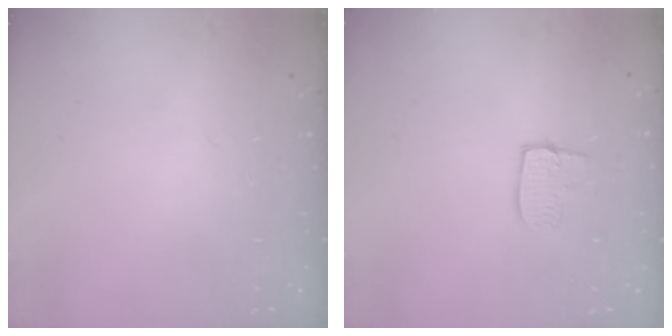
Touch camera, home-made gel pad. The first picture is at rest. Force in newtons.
{"total": 7.7, "press": 7.7, "slide": 0.6}